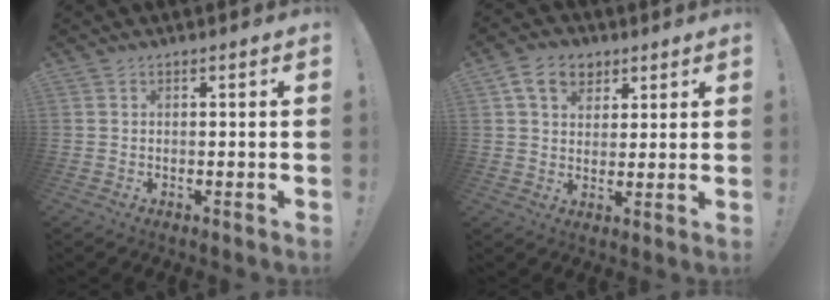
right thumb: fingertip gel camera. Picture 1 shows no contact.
{"total": 9.4, "force": [4.6, 7.1, 4.3], "torque": [-0.069, -0.010, 0.089]}